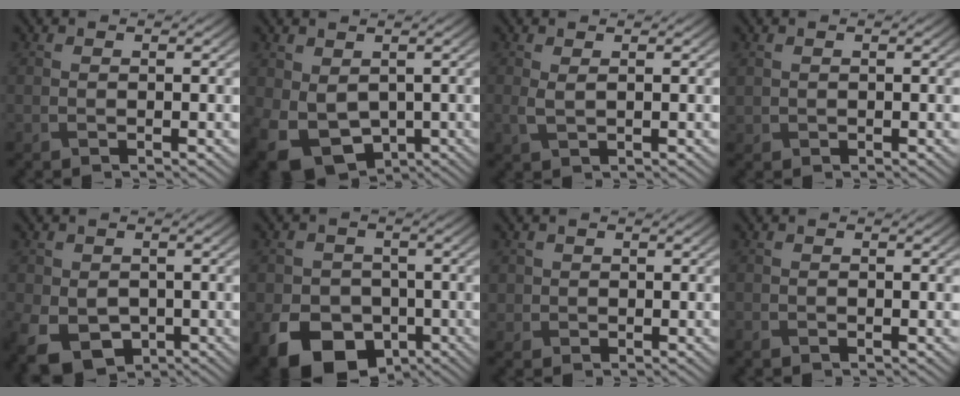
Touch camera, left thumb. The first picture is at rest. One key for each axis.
{"total": 7.8, "fx": -1.8, "fy": 5.7, "fz": 4.9, "tx": -0.121, "ty": -0.029, "tz": -0.024}
{"total": 1.4, "fx": 0.5, "fy": 0.6, "fz": 1.1, "tx": -0.034, "ty": -0.003, "tz": 0.014}
{"total": 0.9, "fx": 0.4, "fy": 0.8, "fz": 0.1, "tx": -0.005, "ty": -0.005, "tz": 0.009}
{"total": 7.4, "fx": -2.8, "fy": 5.4, "fz": 4.1, "tx": -0.099, "ty": -0.033, "tz": -0.044}
{"total": 10.9, "fx": -4.7, "fy": 8.4, "fz": 5.1, "tx": -0.103, "ty": -0.043, "tz": -0.091}
{"total": 1.8, "fx": 0.2, "fy": 1.8, "fz": 0.0, "tx": -0.001, "ty": -0.005, "tz": 0.004}
{"total": 0.5, "fx": -0.3, "fy": 0.4, "fz": 0.1, "tx": -0.001, "ty": -0.005, "tz": -0.005}